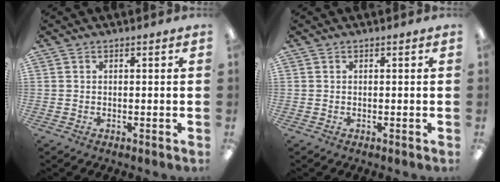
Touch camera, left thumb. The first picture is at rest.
{"total": 0.0}